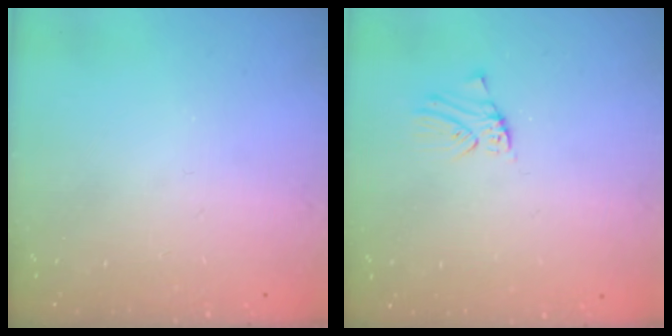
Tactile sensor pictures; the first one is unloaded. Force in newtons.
{"total": 0.0}